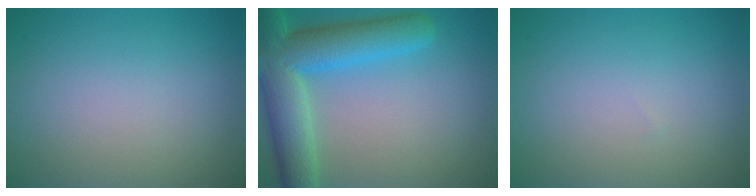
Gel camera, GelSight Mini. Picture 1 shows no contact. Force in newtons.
{"total": 9.1, "press": 9.1, "slide": 0.3}
{"total": 0.0}